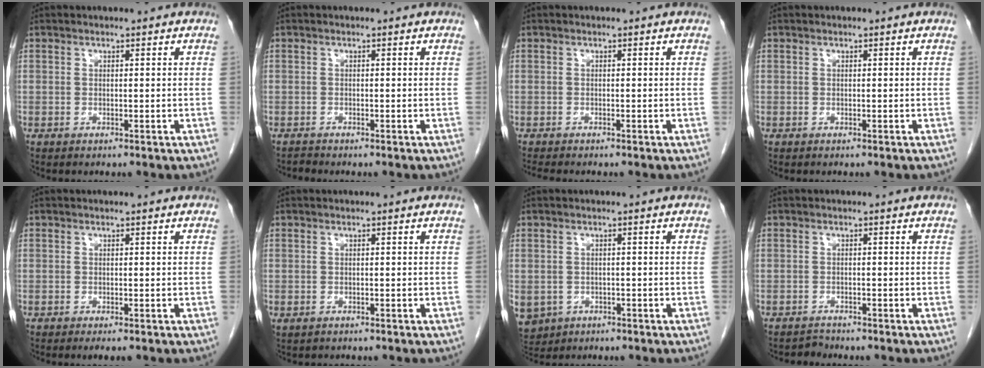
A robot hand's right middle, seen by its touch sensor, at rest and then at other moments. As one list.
[{"total": 0.5, "force": [-0.5, -0.1, -0.1], "torque": [-0.004, -0.005, -0.012]}, {"total": 2.5, "force": [-2.2, 0.1, 1.1], "torque": [-0.021, -0.006, -0.033]}, {"total": 0.0}, {"total": 1.2, "force": [-0.9, 0.2, 0.8], "torque": [-0.012, -0.004, -0.011]}, {"total": 0.6, "force": [-0.3, 0.4, 0.3], "torque": [-0.010, -0.001, -0.002]}, {"total": 9.0, "force": [-3.8, 7.6, 3.0], "torque": [-0.096, -0.003, -0.050]}, {"total": 1.0, "force": [-1.0, 0.1, -0.4], "torque": [0.011, -0.005, -0.017]}]